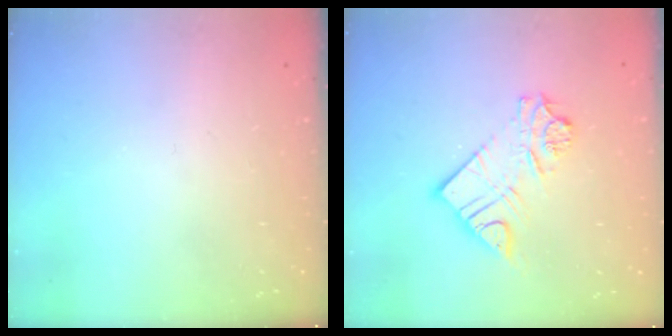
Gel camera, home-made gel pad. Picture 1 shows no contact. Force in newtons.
{"total": 13.3, "press": 13.3, "slide": 1.4}